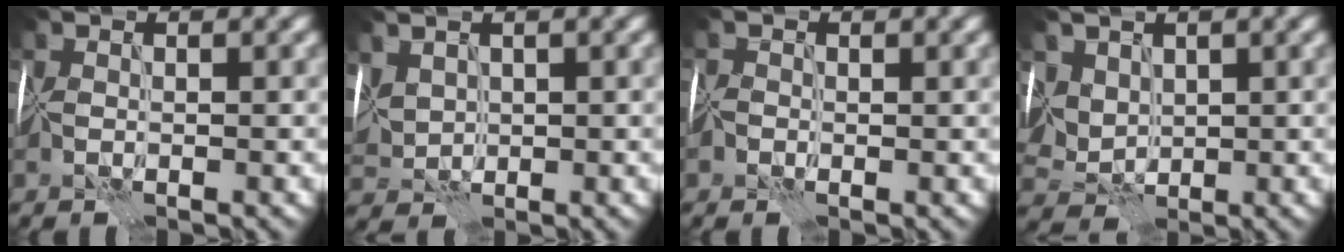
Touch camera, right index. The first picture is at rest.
{"total": 2.9, "force": [1.2, 2.1, 1.5], "torque": [-0.050, 0.005, 0.033]}
{"total": 0.8, "force": [-0.2, 0.7, 0.2], "torque": [0.002, 0.001, -0.009]}
{"total": 3.1, "force": [1.6, 2.5, 1.0], "torque": [-0.034, 0.001, 0.036]}